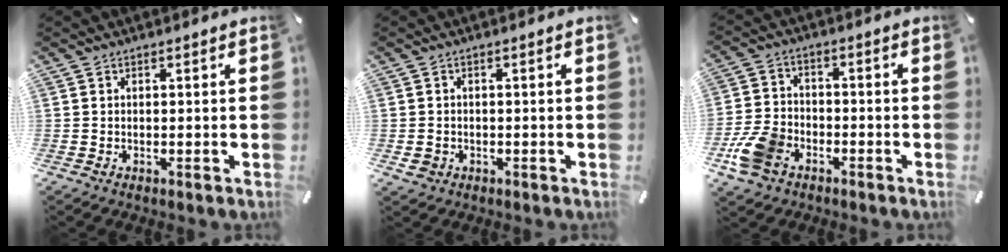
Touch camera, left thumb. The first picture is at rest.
{"total": 2.1, "force": [-0.7, 1.9, 0.7], "torque": [-0.013, 0.004, -0.013]}
{"total": 9.9, "force": [-5.1, 6.8, 5.1], "torque": [-0.116, 0.024, -0.094]}